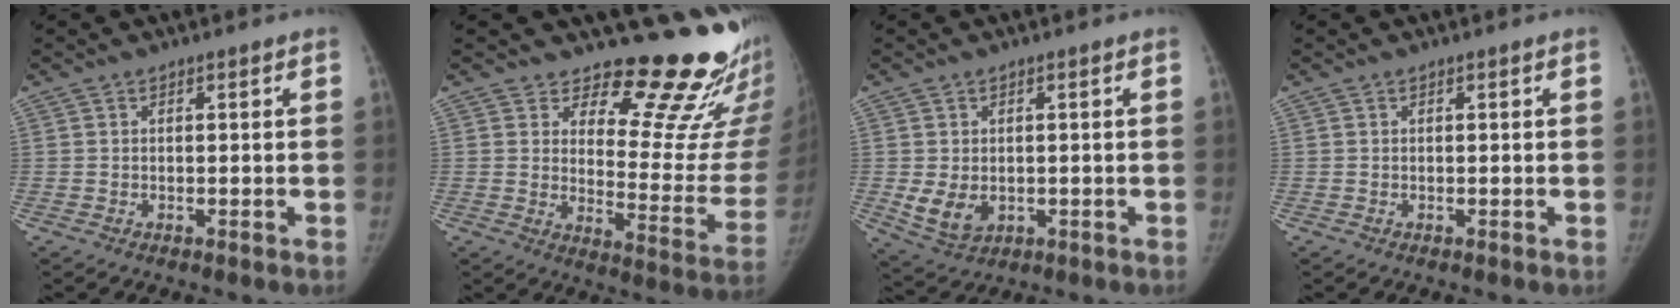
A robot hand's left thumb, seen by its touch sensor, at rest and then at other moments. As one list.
[{"total": 19.1, "force": [16.8, 6.7, 6.2], "torque": [-0.013, -0.162, 0.202]}, {"total": 5.8, "force": [-0.6, 4.3, 3.8], "torque": [-0.060, -0.012, 0.004]}, {"total": 0.0}]